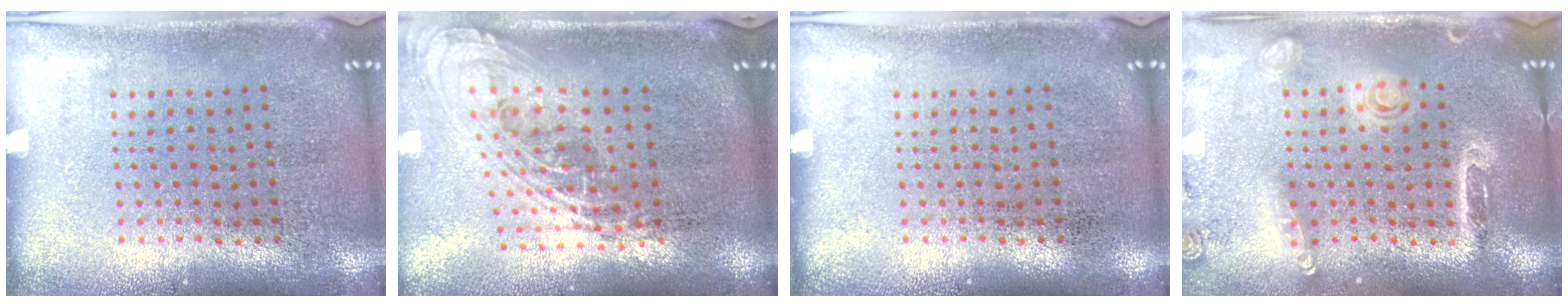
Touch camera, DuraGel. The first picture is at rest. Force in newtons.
{"total": 2.2, "press": 1.6, "slide": 1.5}
{"total": 0.0}
{"total": 1.6, "press": 1.5, "slide": 0.6}